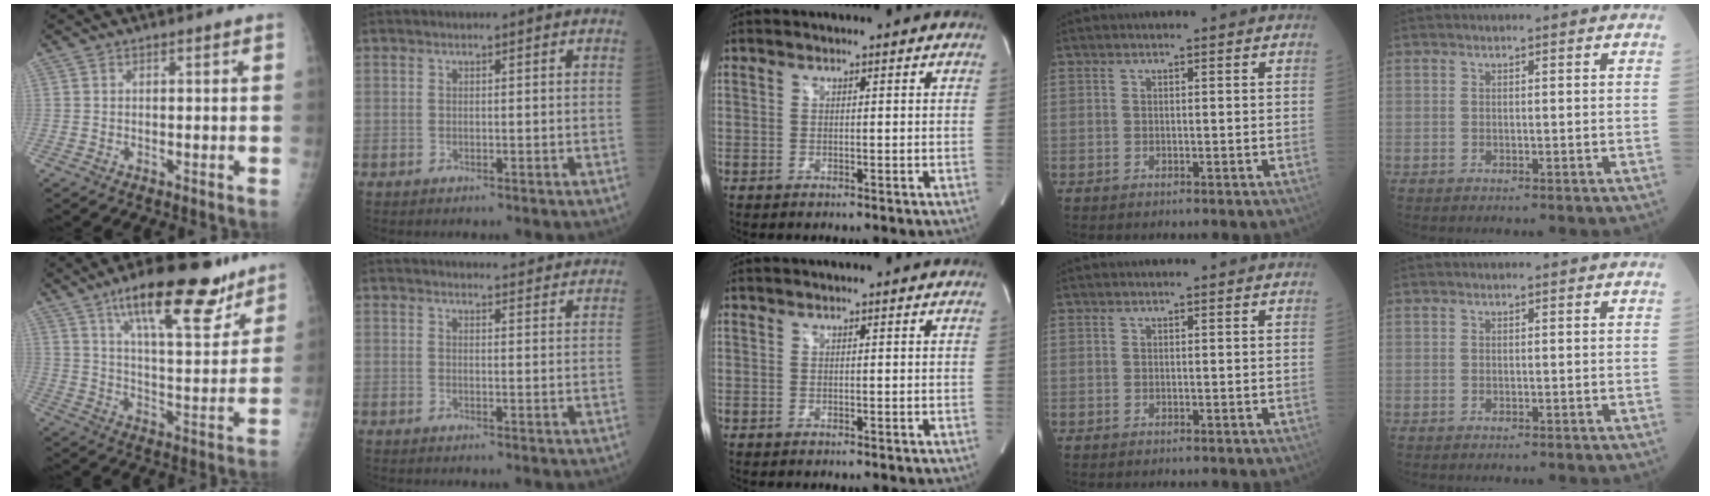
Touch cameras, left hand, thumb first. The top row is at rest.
{"thumb": {"total": 19.7, "force": [12.7, 6.2, 13.6], "torque": [-0.174, -0.058, 0.204]}, "index": {"total": 7.7, "force": [7.5, 0.8, 1.7], "torque": [-0.012, 0.004, 0.074]}}